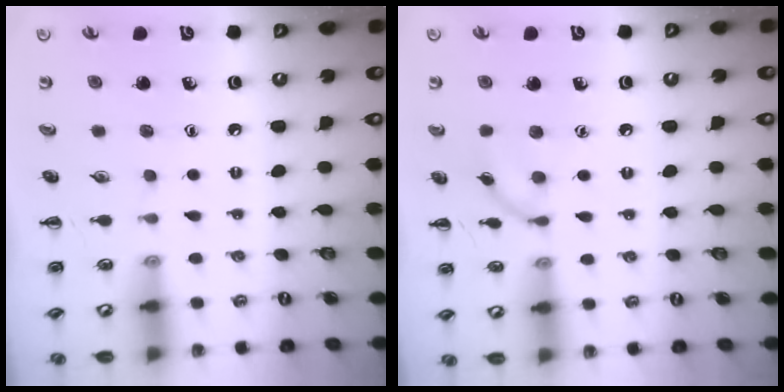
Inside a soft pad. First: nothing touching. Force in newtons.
{"total": 7.5, "press": 7.5, "slide": 0.3}